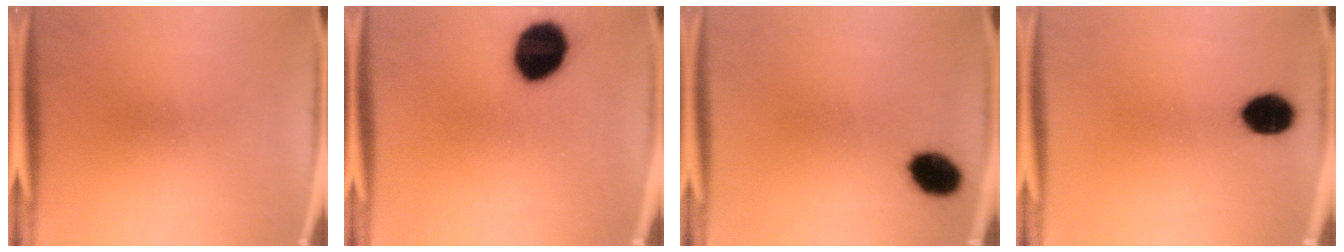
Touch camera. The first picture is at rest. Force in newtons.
{"total": 15.0}
{"total": 8.0}
{"total": 7.9}